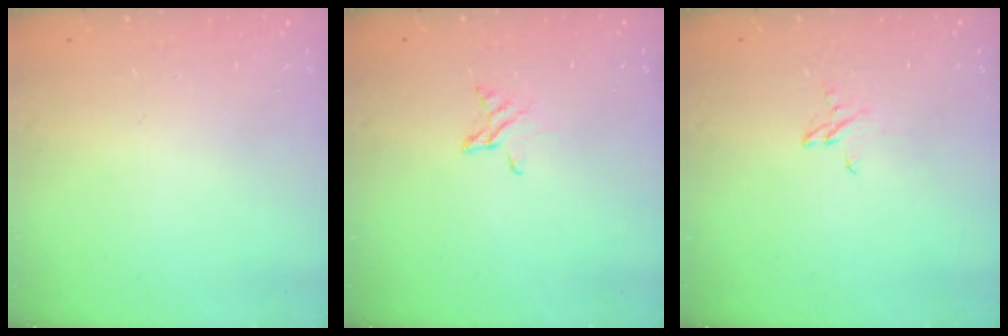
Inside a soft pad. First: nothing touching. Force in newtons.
{"total": 3.1, "press": 3.1, "slide": 0.3}
{"total": 2.9, "press": 2.9, "slide": 0.3}